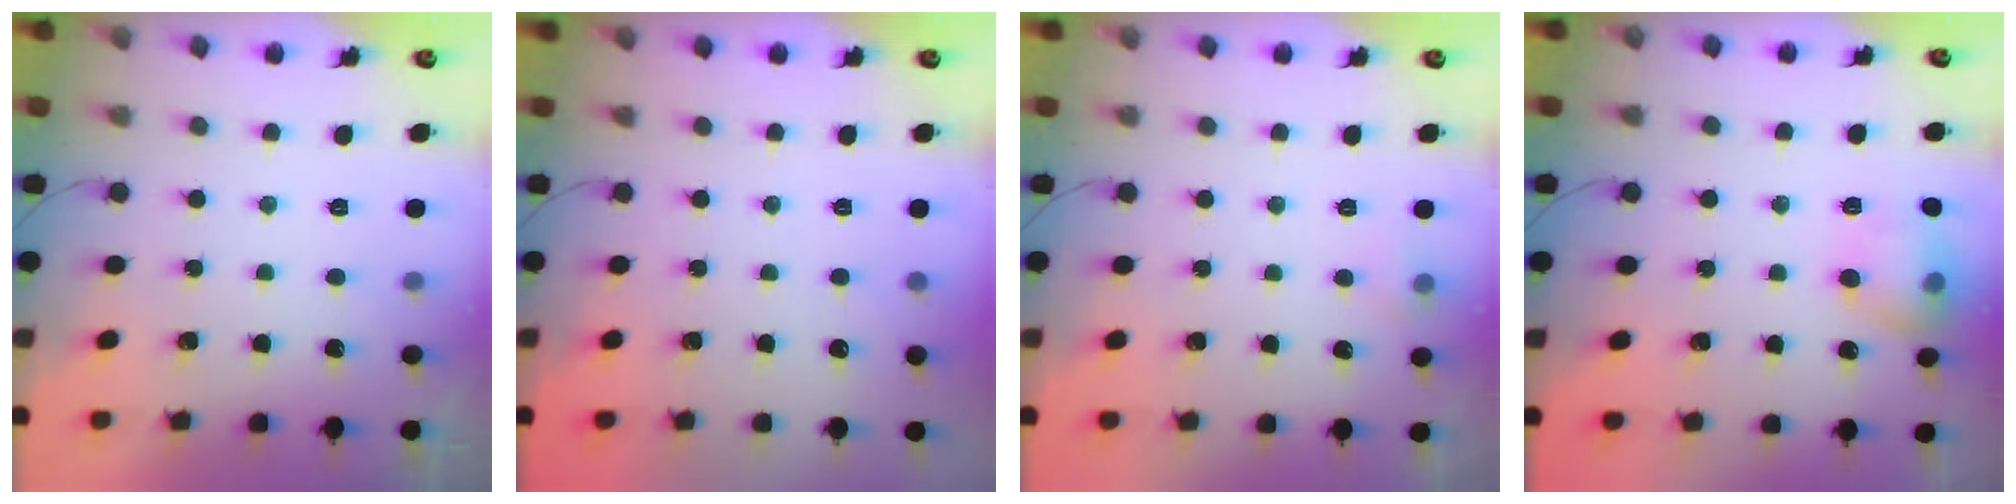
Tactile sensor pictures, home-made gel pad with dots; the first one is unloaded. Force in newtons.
{"total": 0.0}
{"total": 4.6, "press": 4.4, "slide": 1.3}
{"total": 11.9, "press": 11.9, "slide": 1.3}